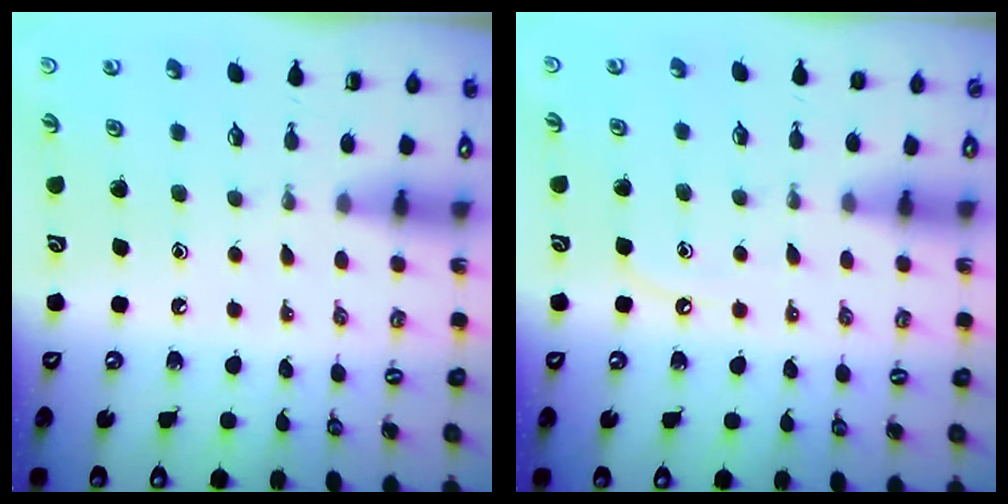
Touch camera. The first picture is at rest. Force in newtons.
{"total": 5.6, "press": 5.6, "slide": 0.7}